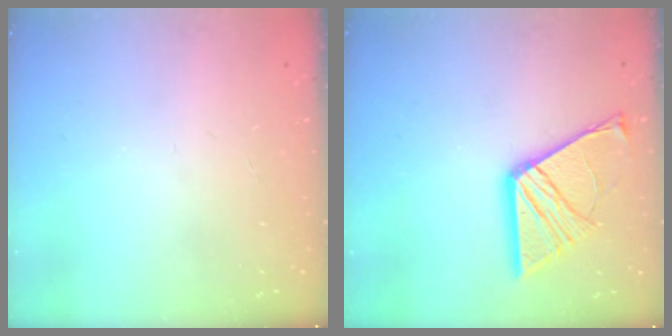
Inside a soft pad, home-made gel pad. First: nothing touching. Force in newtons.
{"total": 14.5, "press": 14.5, "slide": 1.1}